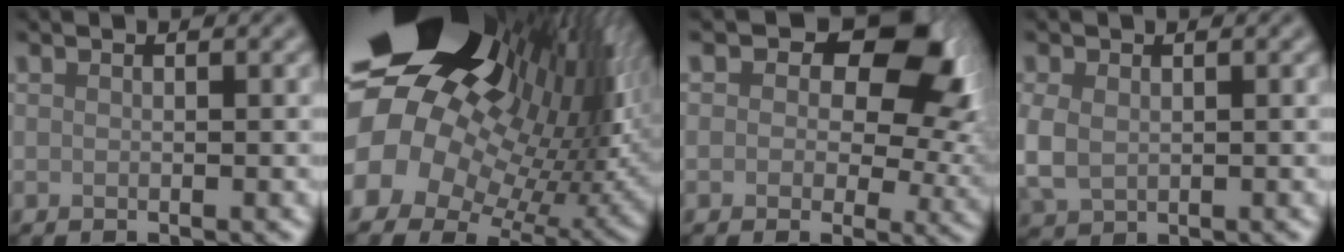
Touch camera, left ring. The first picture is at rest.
{"total": 21.9, "force": [5.6, 15.2, 14.8], "torque": [-0.270, 0.008, 0.076]}
{"total": 9.5, "force": [2.9, 5.9, 6.8], "torque": [-0.080, -0.002, 0.038]}
{"total": 3.2, "force": [0.0, 2.5, 2.1], "torque": [-0.061, -0.006, 0.003]}